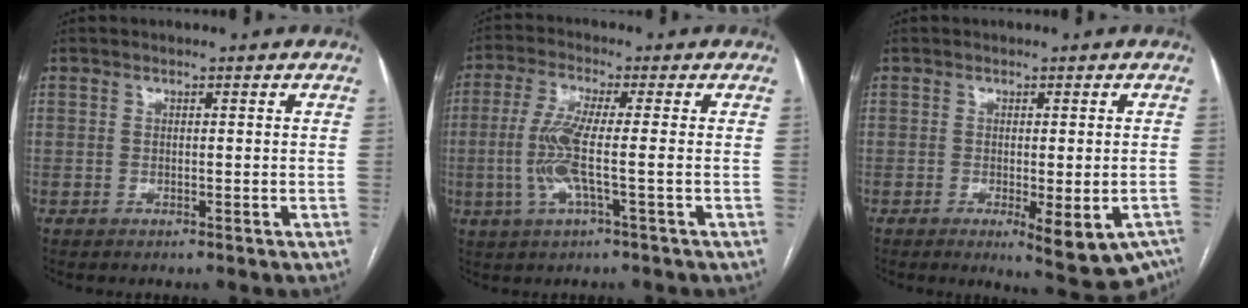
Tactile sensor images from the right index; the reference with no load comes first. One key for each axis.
{"total": 7.6, "fx": -1.2, "fy": 0.4, "fz": 7.5, "tx": -0.161, "ty": 0.000, "tz": -0.027}
{"total": 10.3, "fx": -6.8, "fy": 3.4, "fz": 6.8, "tx": -0.053, "ty": -0.011, "tz": -0.093}